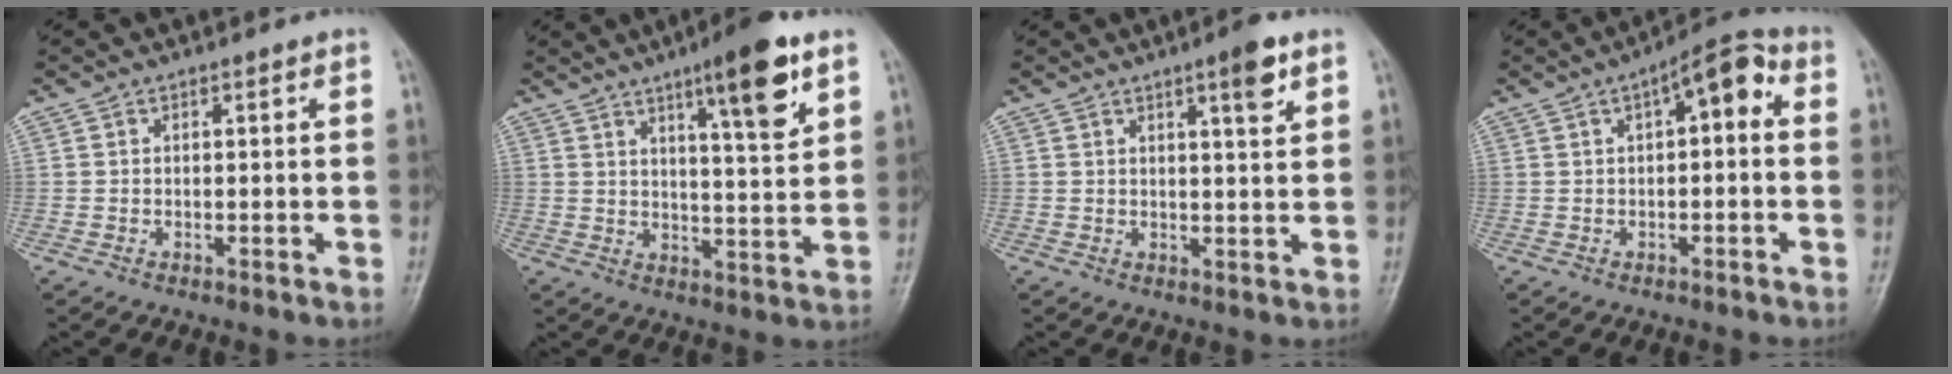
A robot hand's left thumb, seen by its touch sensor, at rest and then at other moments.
{"total": 11.8, "force": [6.6, 2.2, 9.5], "torque": [-0.130, -0.036, 0.096]}
{"total": 4.7, "force": [2.7, 0.8, 3.8], "torque": [-0.052, -0.015, 0.039]}
{"total": 7.5, "force": [1.6, 3.1, 6.6], "torque": [-0.075, 0.028, 0.011]}